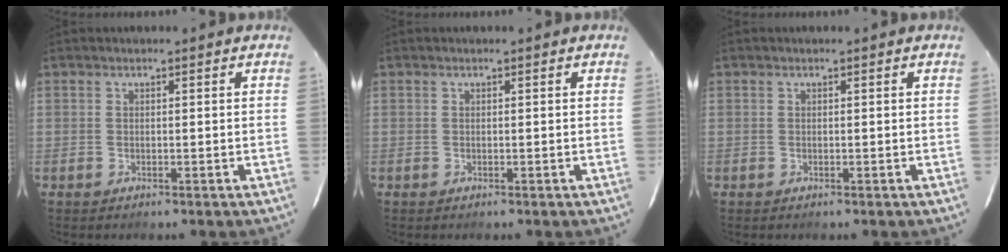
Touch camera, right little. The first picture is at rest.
{"total": 0.0}
{"total": 0.0}